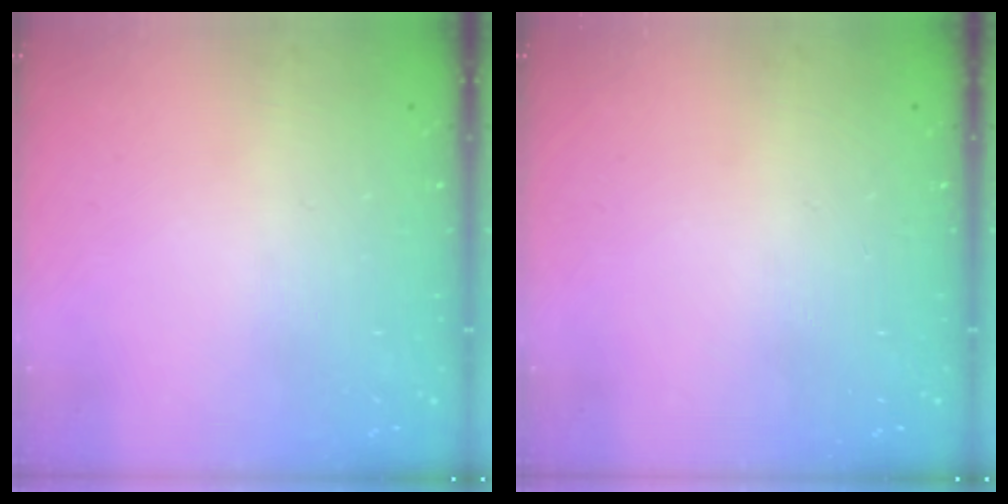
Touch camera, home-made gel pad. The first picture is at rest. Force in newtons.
{"total": 0.0}